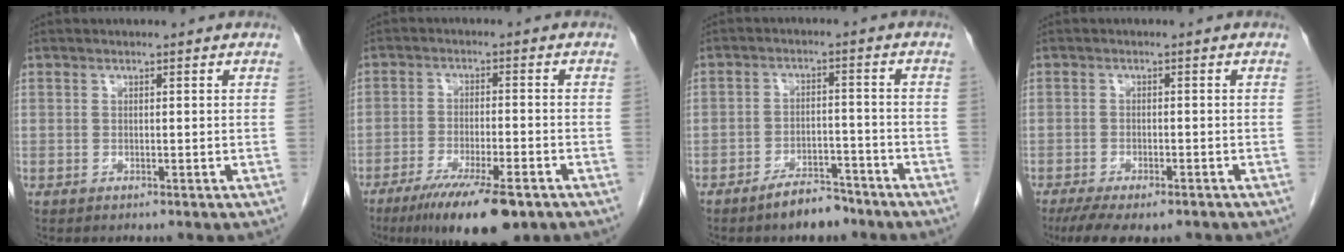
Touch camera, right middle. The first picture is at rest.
{"total": 11.8, "force": [-7.8, 2.0, 8.6], "torque": [-0.142, -0.026, -0.122]}
{"total": 5.3, "force": [-4.3, 2.0, 2.4], "torque": [-0.042, 0.003, -0.066]}
{"total": 9.3, "force": [-7.0, 3.1, 5.3], "torque": [-0.082, -0.013, -0.104]}